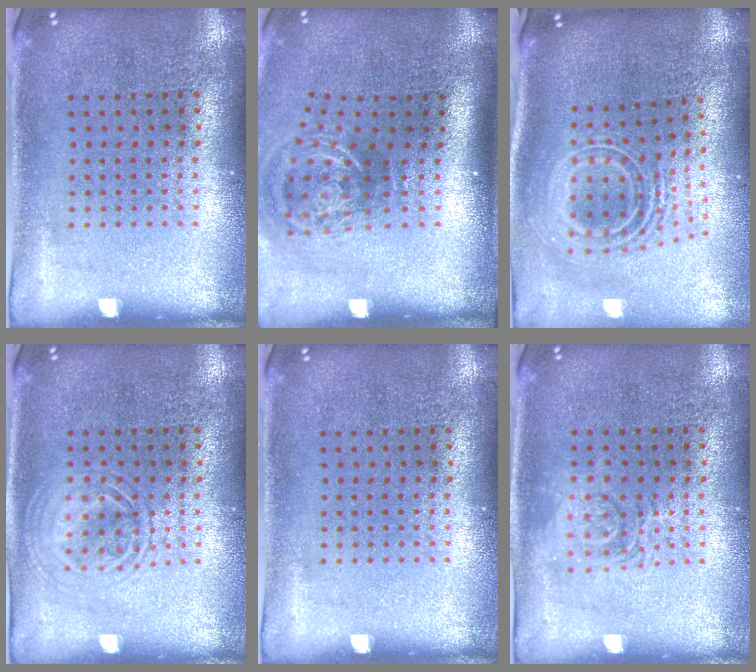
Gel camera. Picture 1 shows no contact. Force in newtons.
{"total": 2.3, "press": 1.3, "slide": 1.8}
{"total": 2.7, "press": 1.8, "slide": 1.9}
{"total": 1.2, "press": 1.2, "slide": 0.1}
{"total": 0.0}
{"total": 1.3, "press": 1.2, "slide": 0.3}